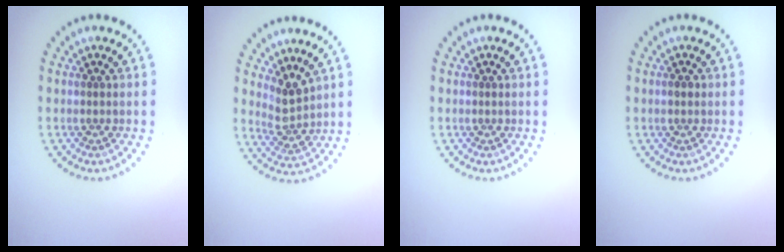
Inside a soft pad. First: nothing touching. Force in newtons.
{"total": 2.7, "press": 2.0, "slide": 1.8}
{"total": 0.0}
{"total": 1.1, "press": 1.1, "slide": 0.0}